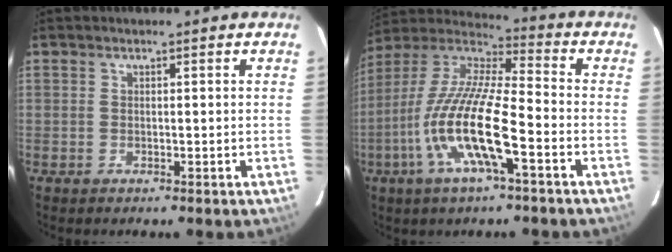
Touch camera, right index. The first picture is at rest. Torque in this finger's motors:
{"motor_torque": [1.30, -0.83, 0.80, 0.21]}